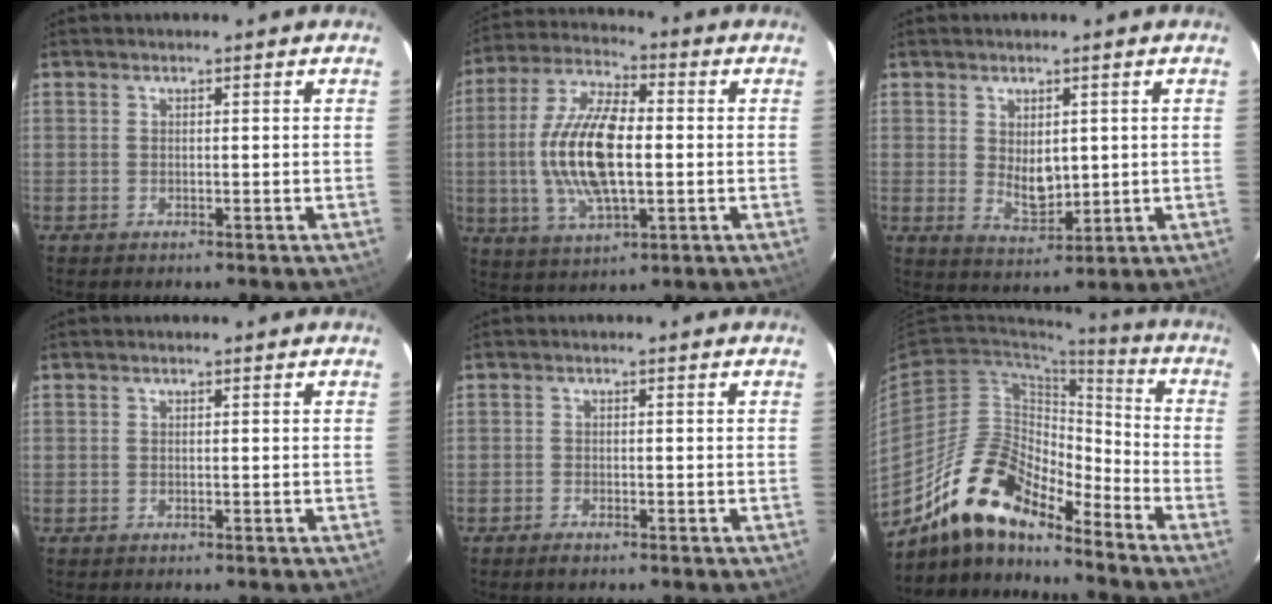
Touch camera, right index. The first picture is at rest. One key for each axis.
{"total": 16.2, "fx": -0.9, "fy": 6.4, "fz": 14.9, "tx": -0.302, "ty": 0.006, "tz": -0.015}
{"total": 5.3, "fx": 0.9, "fy": 3.2, "fz": 4.1, "tx": -0.064, "ty": -0.006, "tz": 0.026}
{"total": 0.0}
{"total": 1.3, "fx": -1.1, "fy": 0.4, "fz": 0.5, "tx": -0.014, "ty": -0.001, "tz": -0.023}
{"total": 17.2, "fx": -13.6, "fy": 5.6, "fz": 9.0, "tx": -0.163, "ty": 0.002, "tz": -0.257}